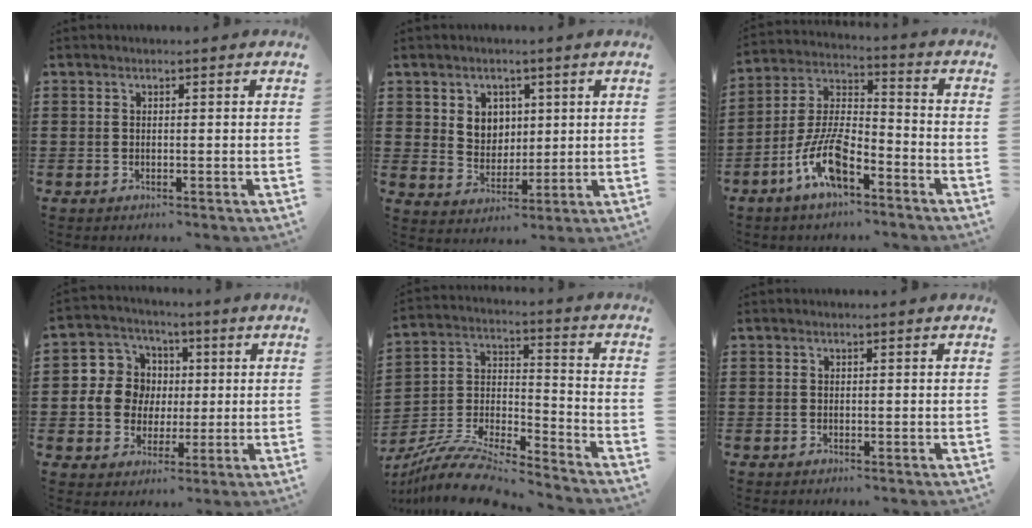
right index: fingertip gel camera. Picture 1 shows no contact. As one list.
[{"total": 4.7, "force": [2.0, 4.1, 1.2], "torque": [-0.028, 0.005, 0.032]}, {"total": 10.2, "force": [-6.1, 3.7, 7.2], "torque": [-0.171, -0.002, -0.121]}, {"total": 8.4, "force": [0.2, 8.0, 2.5], "torque": [-0.080, 0.013, 0.005]}, {"total": 10.7, "force": [-9.8, 1.6, 3.9], "torque": [-0.082, 0.015, -0.197]}, {"total": 0.0}]